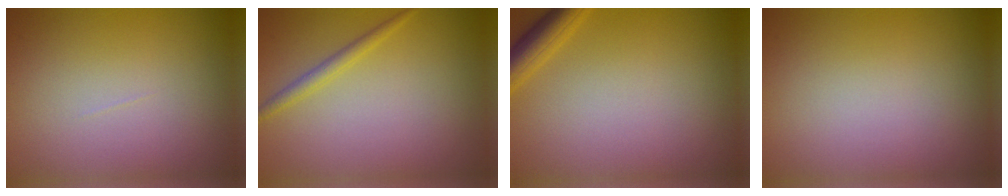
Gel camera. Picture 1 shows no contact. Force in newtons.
{"total": 1.5, "press": 1.5, "slide": 0.1}
{"total": 2.9, "press": 2.9, "slide": 0.2}
{"total": 0.0}